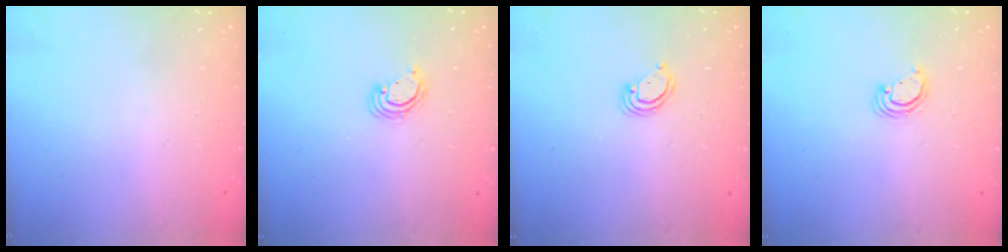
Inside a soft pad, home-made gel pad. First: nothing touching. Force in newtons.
{"total": 2.4, "press": 2.4, "slide": 0.1}
{"total": 3.6, "press": 3.6, "slide": 0.3}
{"total": 2.8, "press": 2.8, "slide": 0.2}